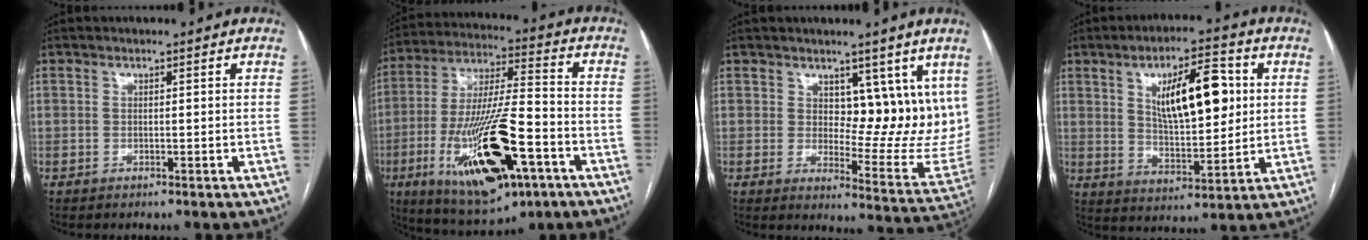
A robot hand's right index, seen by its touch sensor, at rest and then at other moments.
{"total": 21.8, "force": [-8.5, 5.3, 19.3], "torque": [-0.381, -0.026, -0.135]}
{"total": 11.6, "force": [6.2, 5.3, 8.2], "torque": [-0.092, -0.016, 0.093]}
{"total": 12.8, "force": [3.6, 4.2, 11.6], "torque": [-0.189, 0.009, 0.063]}